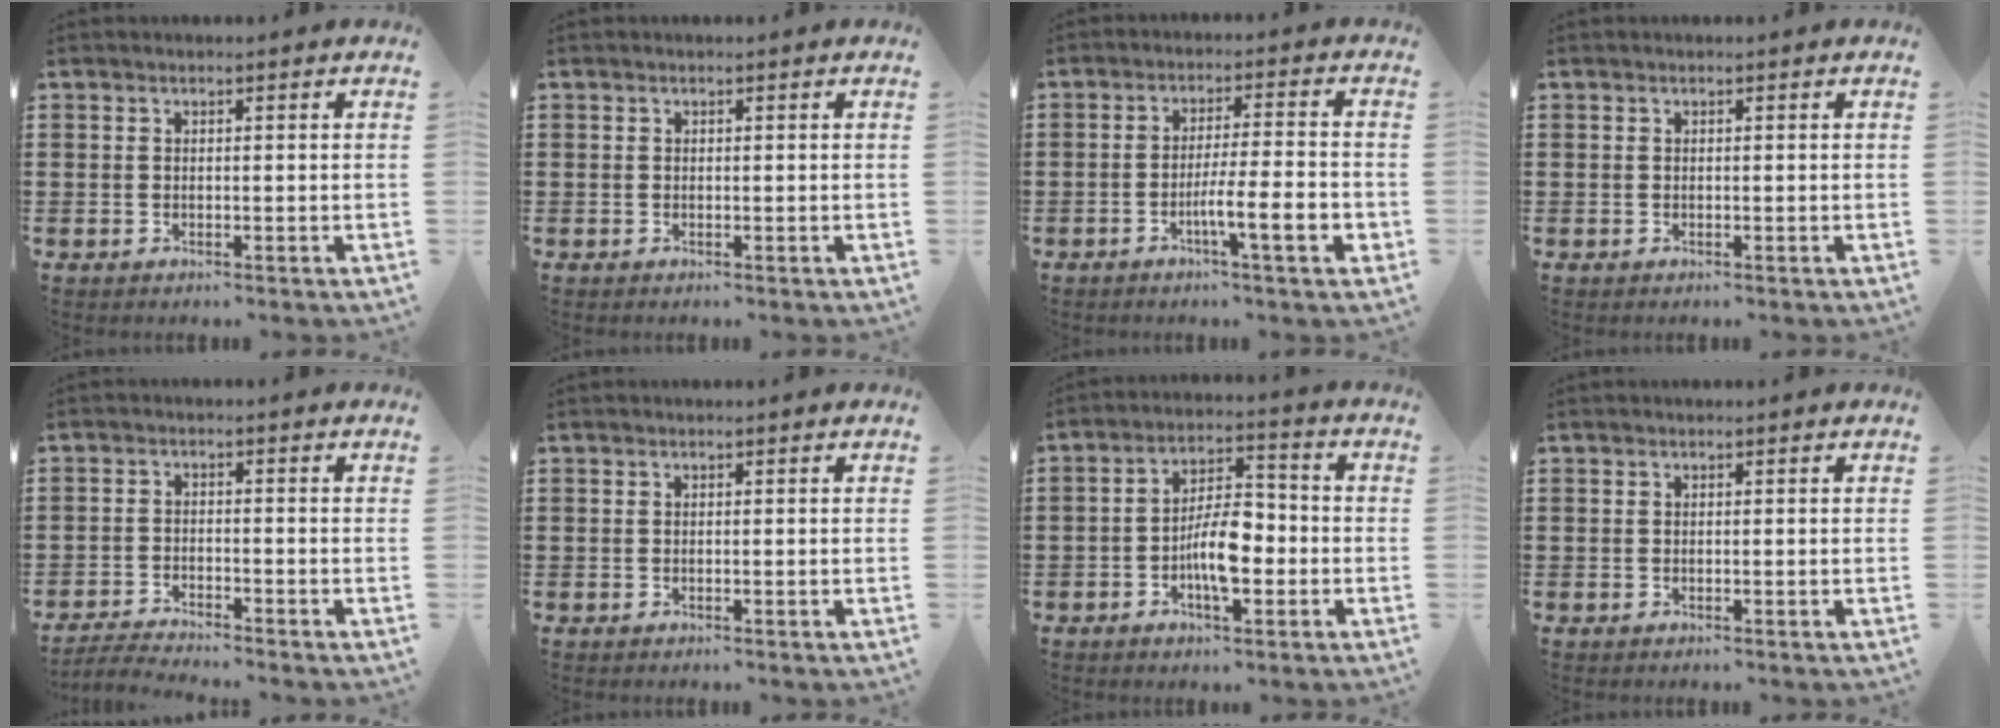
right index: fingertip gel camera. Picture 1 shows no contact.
{"total": 0.0}
{"total": 8.3, "force": [-2.9, 0.7, 7.7], "torque": [-0.140, -0.011, -0.053]}
{"total": 0.0}
{"total": 2.9, "force": [-2.9, -0.1, 0.2], "torque": [-0.014, -0.003, -0.062]}
{"total": 0.0}
{"total": 8.1, "force": [-2.4, 3.3, 7.0], "torque": [-0.131, 0.003, -0.049]}
{"total": 0.0}